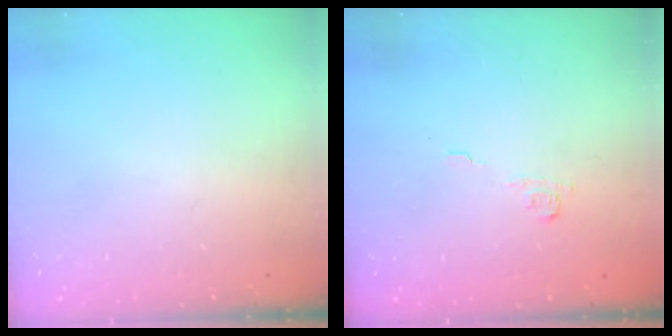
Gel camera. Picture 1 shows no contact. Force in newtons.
{"total": 3.8, "press": 3.6, "slide": 1.1}